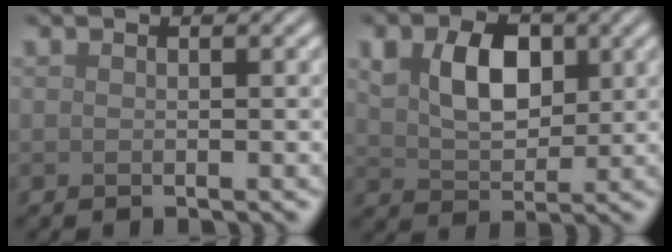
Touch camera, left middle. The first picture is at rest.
{"total": 5.3, "force": [1.6, 3.4, 3.7], "torque": [-0.073, 0.002, 0.028]}